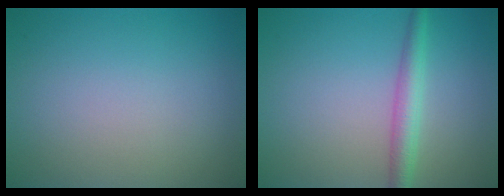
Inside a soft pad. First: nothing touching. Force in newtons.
{"total": 2.7, "press": 2.7, "slide": 0.1}